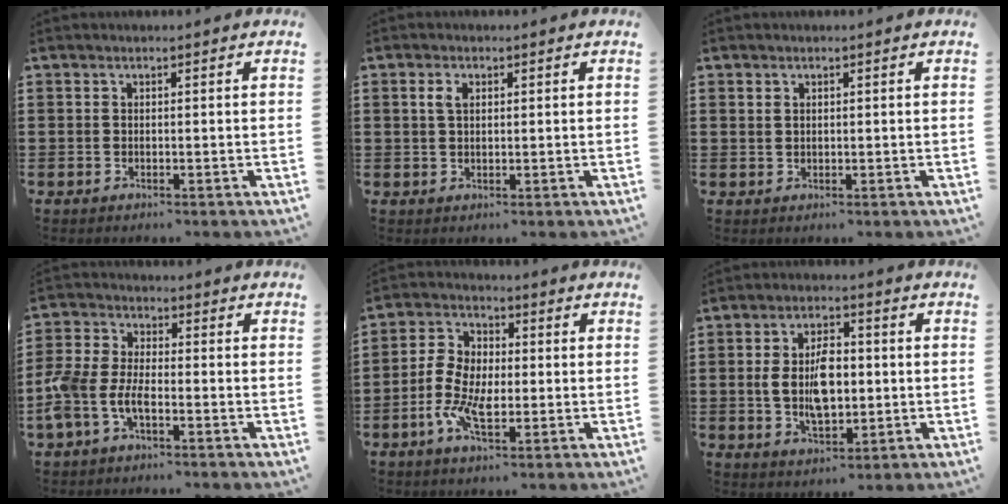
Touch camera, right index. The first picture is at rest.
{"total": 2.2, "force": [0.7, 1.2, 1.6], "torque": [-0.037, 0.007, 0.012]}
{"total": 0.9, "force": [0.6, 0.6, 0.3], "torque": [-0.007, 0.003, 0.011]}
{"total": 5.6, "force": [-2.8, 2.7, 4.1], "torque": [-0.114, -0.004, -0.061]}
{"total": 7.0, "force": [-2.1, 4.2, 5.3], "torque": [-0.130, 0.005, -0.047]}
{"total": 8.1, "force": [0.0, 4.7, 6.6], "torque": [-0.122, 0.005, -0.007]}